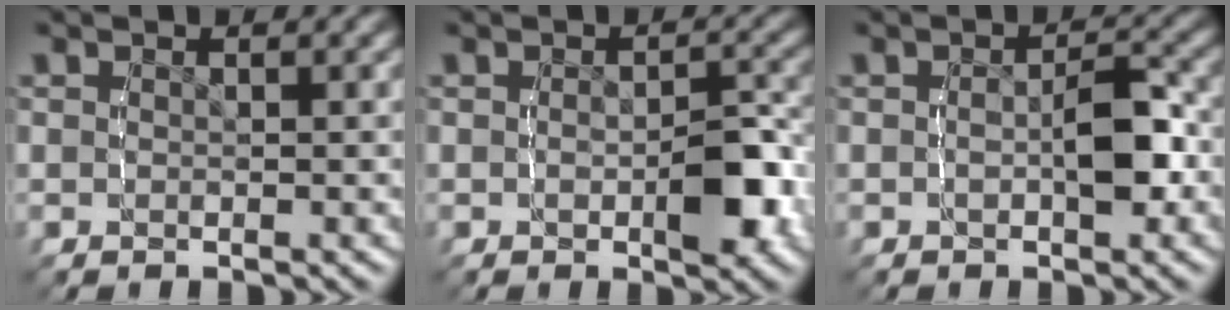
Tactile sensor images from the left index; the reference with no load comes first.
{"total": 2.7, "force": [-0.6, 1.5, 2.2], "torque": [-0.031, 0.004, -0.015]}
{"total": 2.4, "force": [-0.3, 1.2, 2.1], "torque": [-0.035, -0.001, -0.005]}